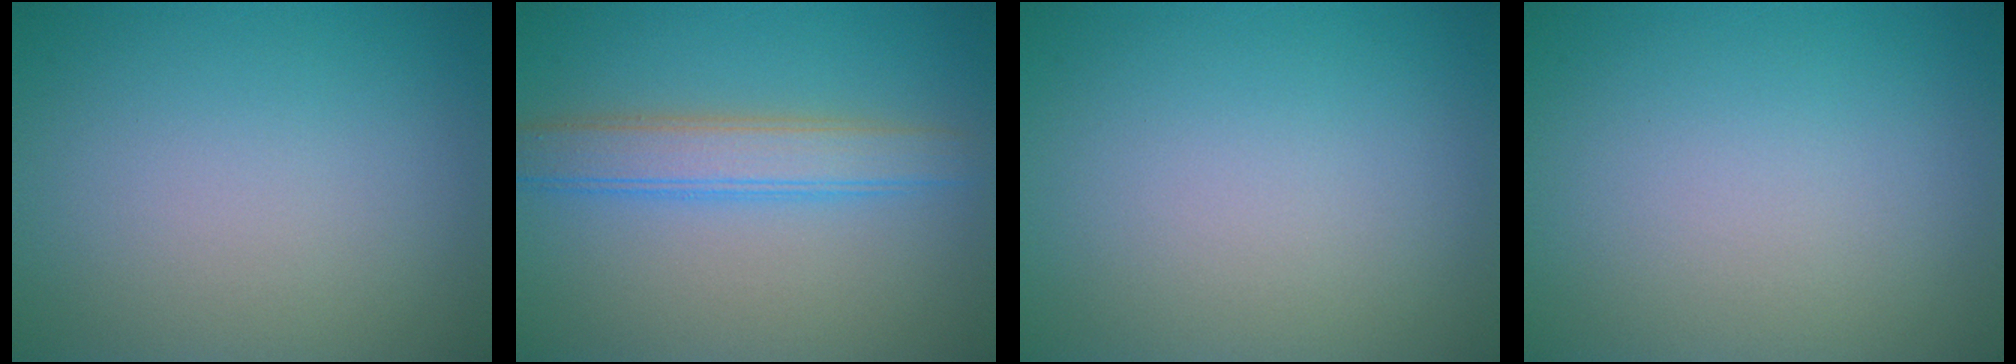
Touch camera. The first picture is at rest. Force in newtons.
{"total": 3.9, "press": 3.9, "slide": 0.1}
{"total": 0.0}
{"total": 0.0}